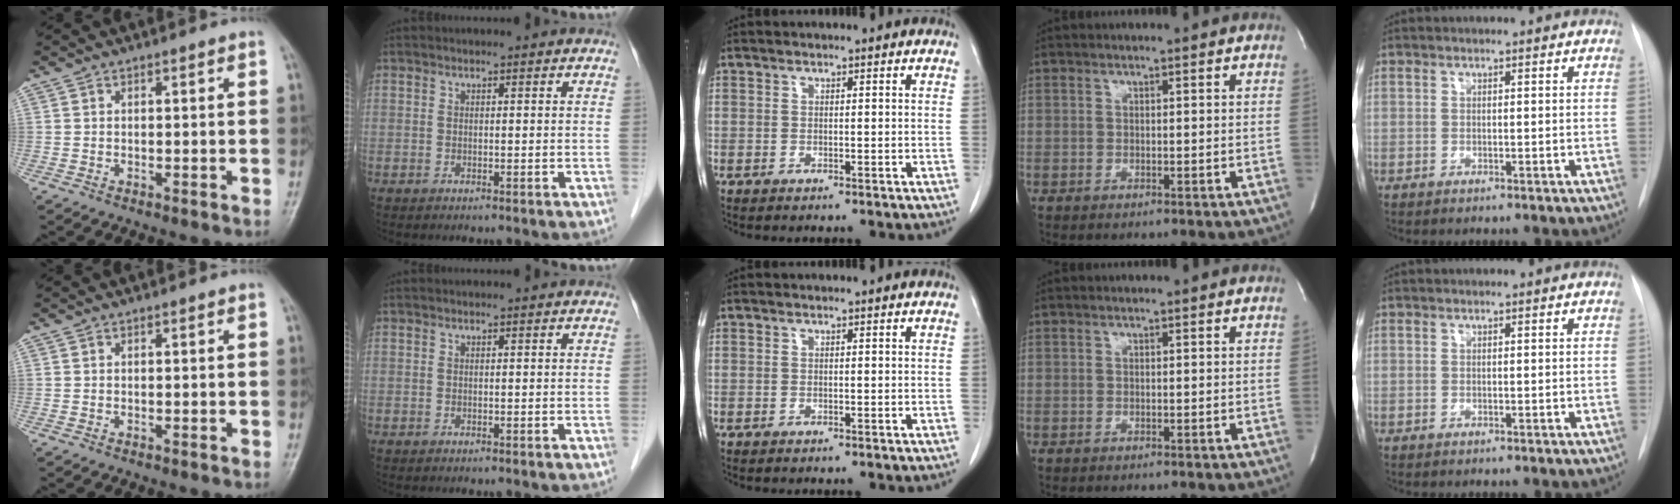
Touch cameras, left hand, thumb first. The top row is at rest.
{}